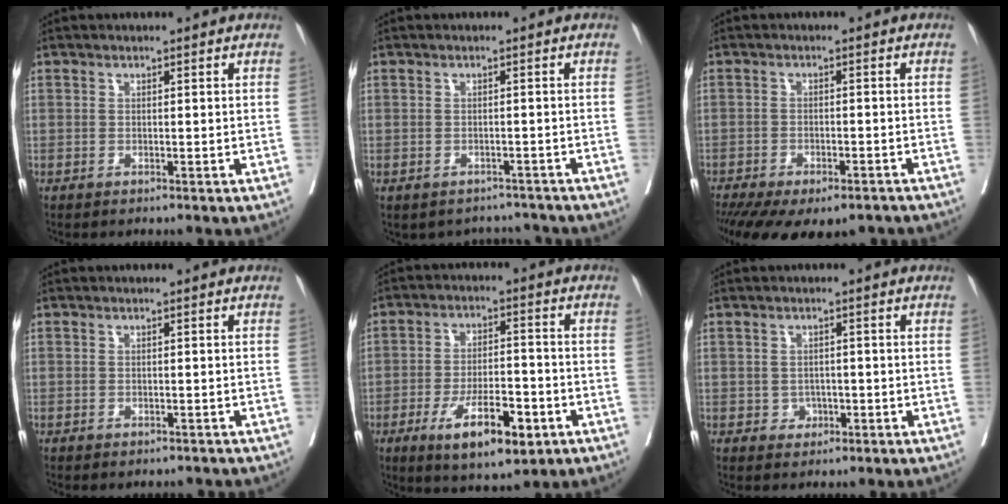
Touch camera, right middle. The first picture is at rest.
{"total": 4.2, "force": [-3.7, 1.8, -0.4], "torque": [0.012, 0.020, -0.044]}
{"total": 15.5, "force": [-11.7, 6.1, 8.1], "torque": [-0.173, -0.020, -0.157]}
{"total": 2.5, "force": [-2.3, 0.9, 0.6], "torque": [-0.005, -0.002, -0.029]}
{"total": 10.6, "force": [-5.0, 3.7, 8.6], "torque": [-0.147, -0.006, -0.072]}
{"total": 1.9, "force": [-0.6, 1.6, 0.7], "torque": [-0.006, 0.006, -0.004]}